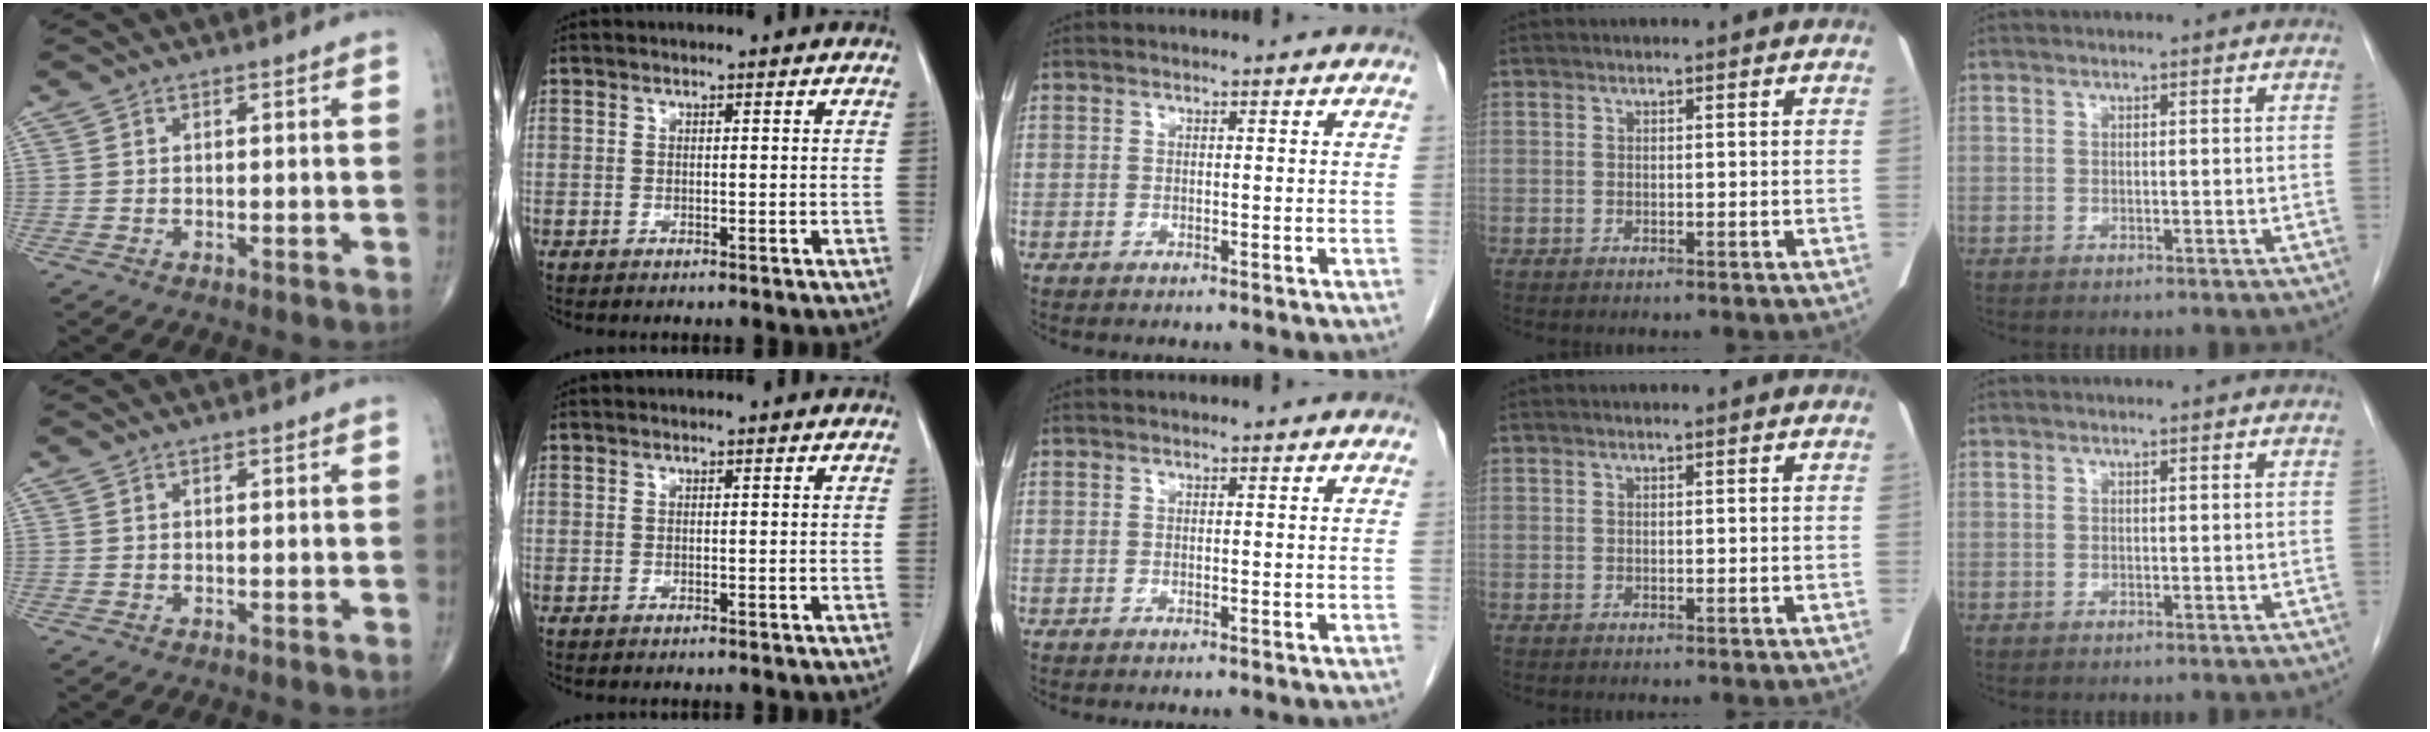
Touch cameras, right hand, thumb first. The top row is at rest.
{}